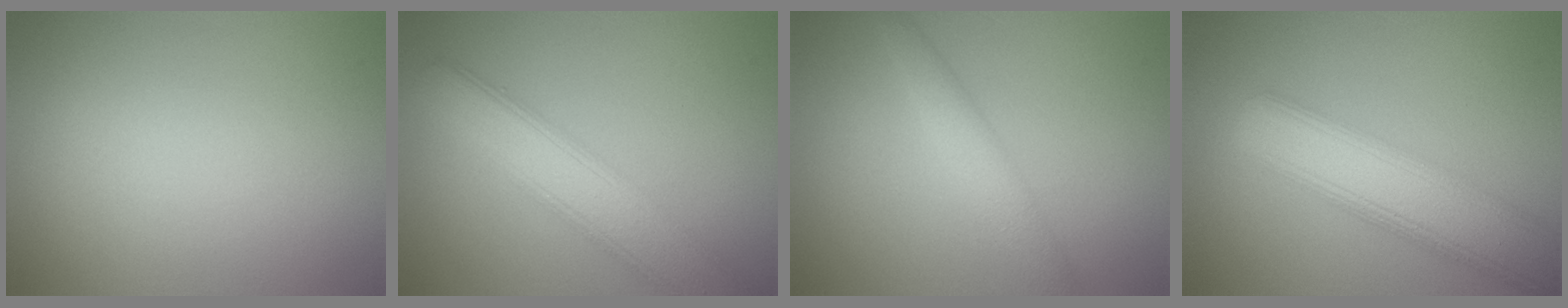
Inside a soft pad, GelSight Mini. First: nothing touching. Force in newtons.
{"total": 6.0, "press": 5.9, "slide": 0.7}
{"total": 2.6, "press": 2.6, "slide": 0.0}
{"total": 7.7, "press": 7.7, "slide": 0.6}